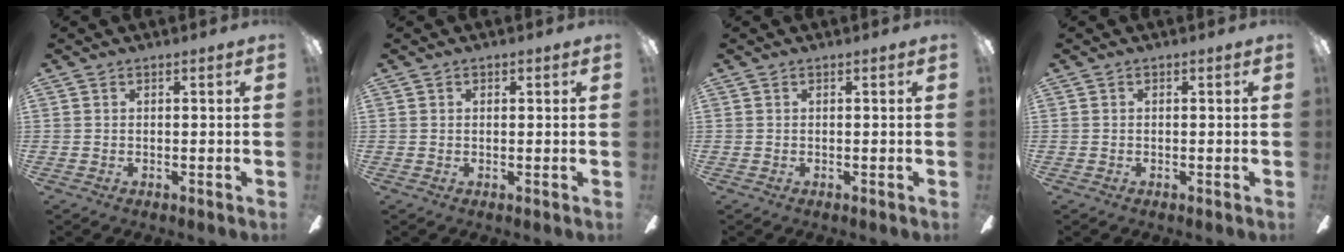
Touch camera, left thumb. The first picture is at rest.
{"total": 0.5, "force": [0.3, 0.5, 0.1], "torque": [0.005, 0.000, 0.003]}
{"total": 0.0}
{"total": 0.0}